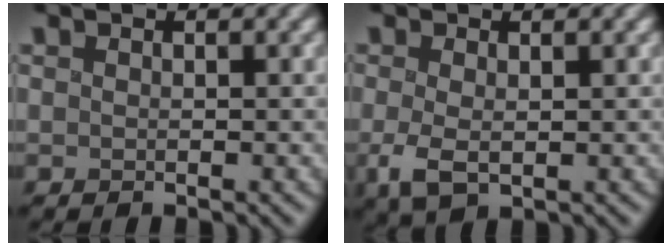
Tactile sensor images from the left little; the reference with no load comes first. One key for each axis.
{"total": 2.6, "fx": -0.4, "fy": 1.4, "fz": 2.2, "tx": -0.044, "ty": 0.000, "tz": -0.008}